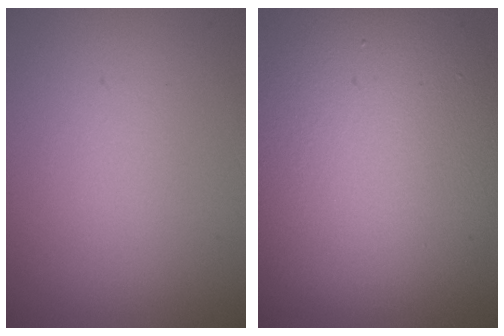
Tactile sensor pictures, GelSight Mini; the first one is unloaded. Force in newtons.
{"total": 13.0, "press": 13.0, "slide": 0.8}